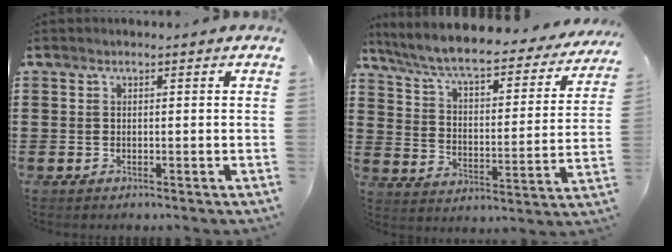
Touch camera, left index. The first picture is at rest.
{"total": 6.9, "force": [6.1, 0.6, 3.2], "torque": [-0.089, -0.044, 0.100]}